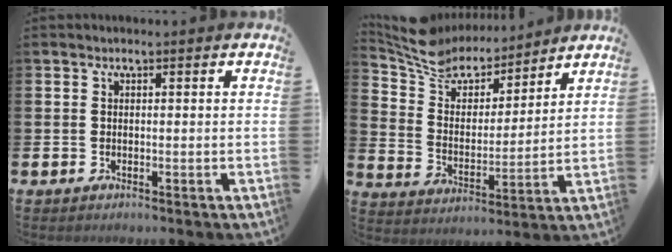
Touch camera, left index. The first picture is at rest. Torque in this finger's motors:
{"motor_torque": [1.10, -1.04, 0.21, 0.04]}